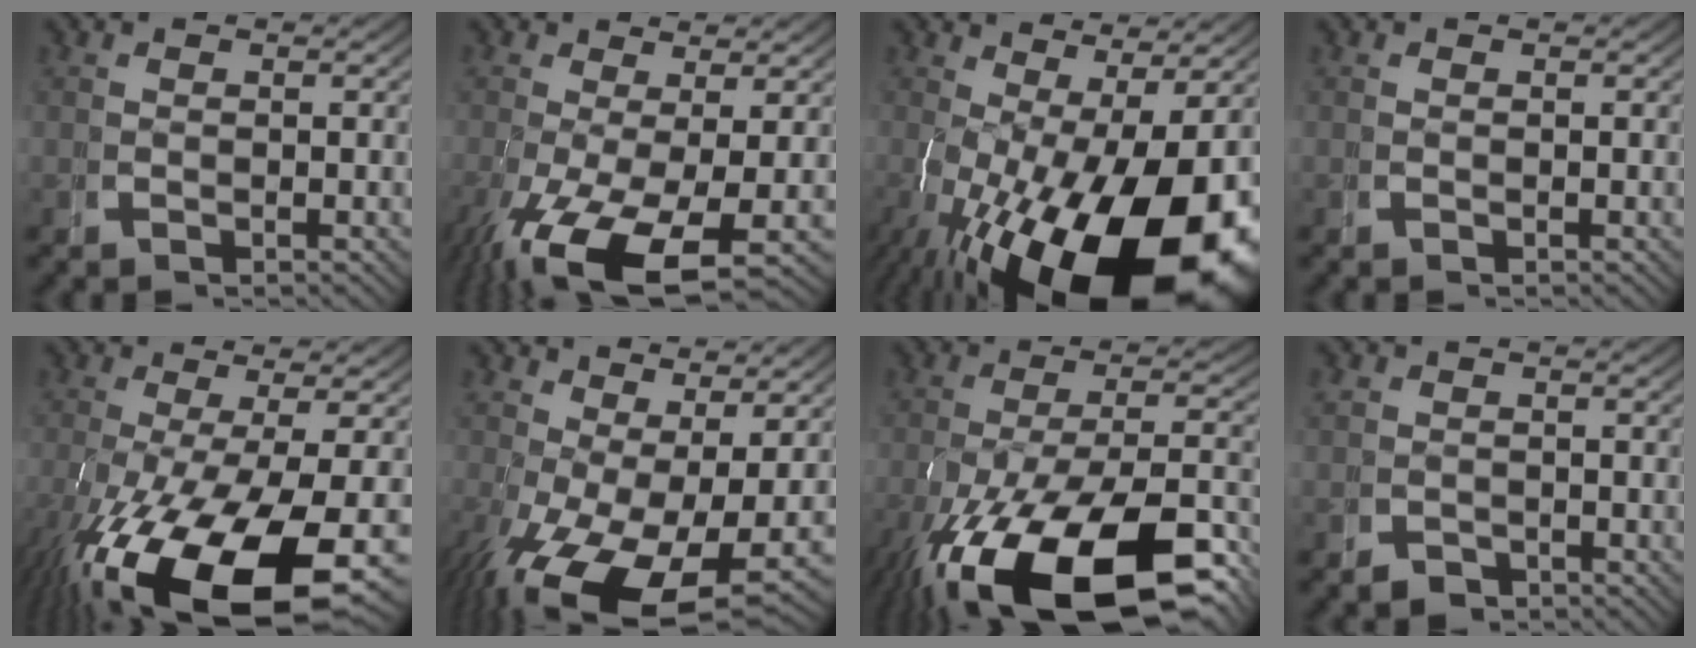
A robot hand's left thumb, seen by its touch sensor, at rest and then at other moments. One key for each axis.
{"total": 7.5, "fx": -2.3, "fy": 3.3, "fz": 6.3, "tx": -0.137, "ty": -0.039, "tz": -0.014}
{"total": 17.8, "fx": -4.2, "fy": 9.6, "fz": 14.3, "tx": -0.242, "ty": -0.069, "tz": -0.023}
{"total": 0.0}
{"total": 13.7, "fx": -3.9, "fy": 6.4, "fz": 11.4, "tx": -0.221, "ty": -0.058, "tz": -0.025}
{"total": 11.3, "fx": -2.9, "fy": 6.3, "fz": 8.9, "tx": -0.177, "ty": -0.073, "tz": -0.006}
{"total": 15.8, "fx": -6.3, "fy": 7.4, "fz": 12.5, "tx": -0.223, "ty": -0.059, "tz": -0.061}
{"total": 2.1, "fx": -1.3, "fy": 1.7, "fz": 0.3, "tx": -0.001, "ty": -0.015, "tz": -0.021}